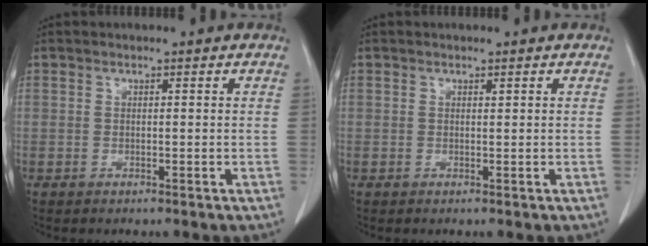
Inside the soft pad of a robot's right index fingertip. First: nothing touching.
{"total": 0.0}